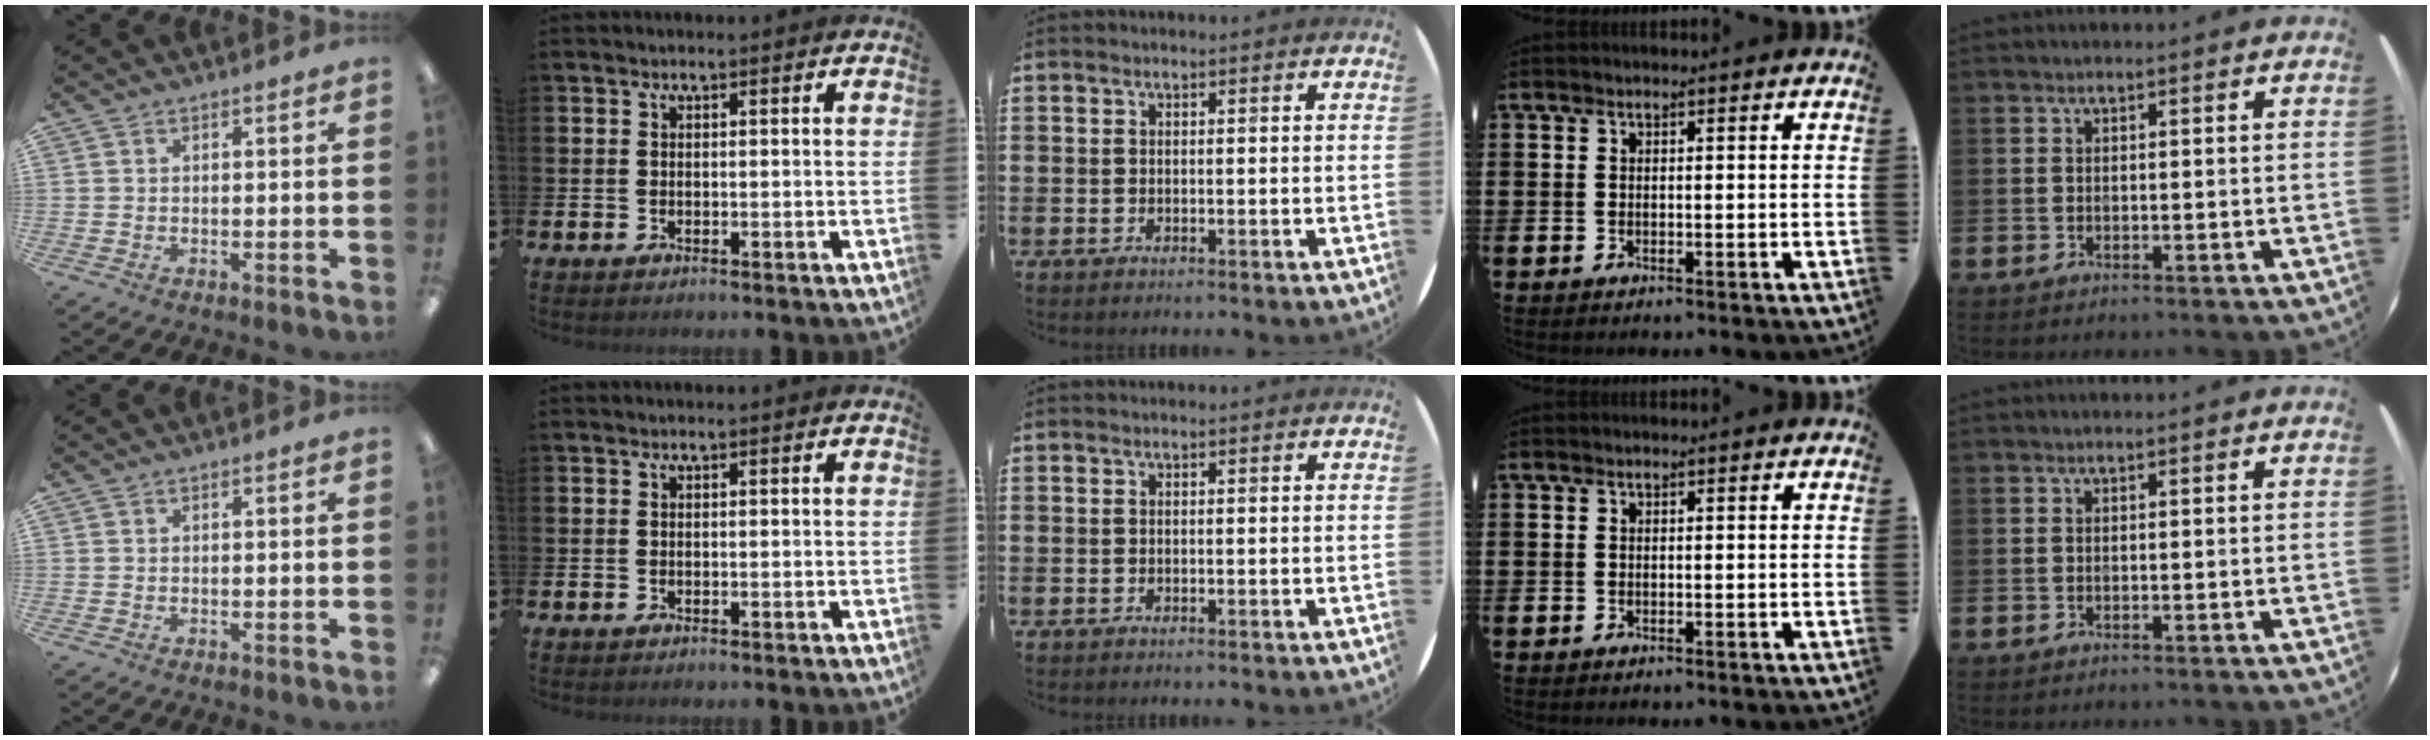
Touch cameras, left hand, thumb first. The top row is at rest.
{}